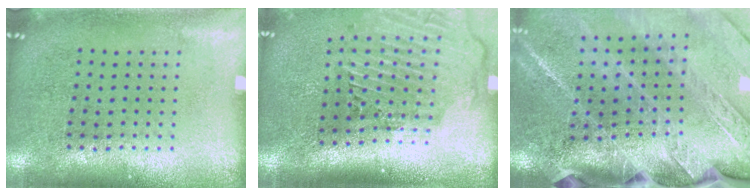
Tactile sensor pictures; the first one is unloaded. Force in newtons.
{"total": 2.9, "press": 2.2, "slide": 1.8}
{"total": 3.7, "press": 3.2, "slide": 1.9}